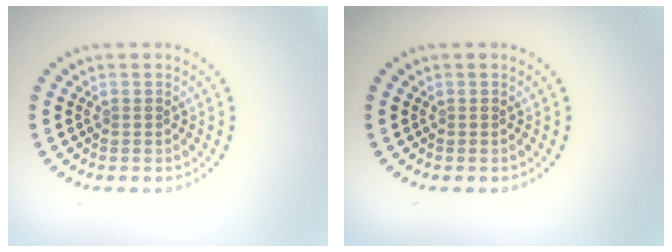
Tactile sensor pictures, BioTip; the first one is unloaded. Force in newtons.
{"total": 0.0}